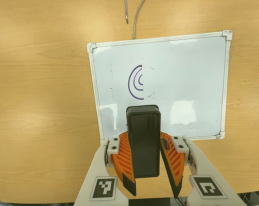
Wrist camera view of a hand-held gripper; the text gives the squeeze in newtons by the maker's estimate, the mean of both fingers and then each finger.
{"total": 9.8, "left": 10.0, "right": 9.6}